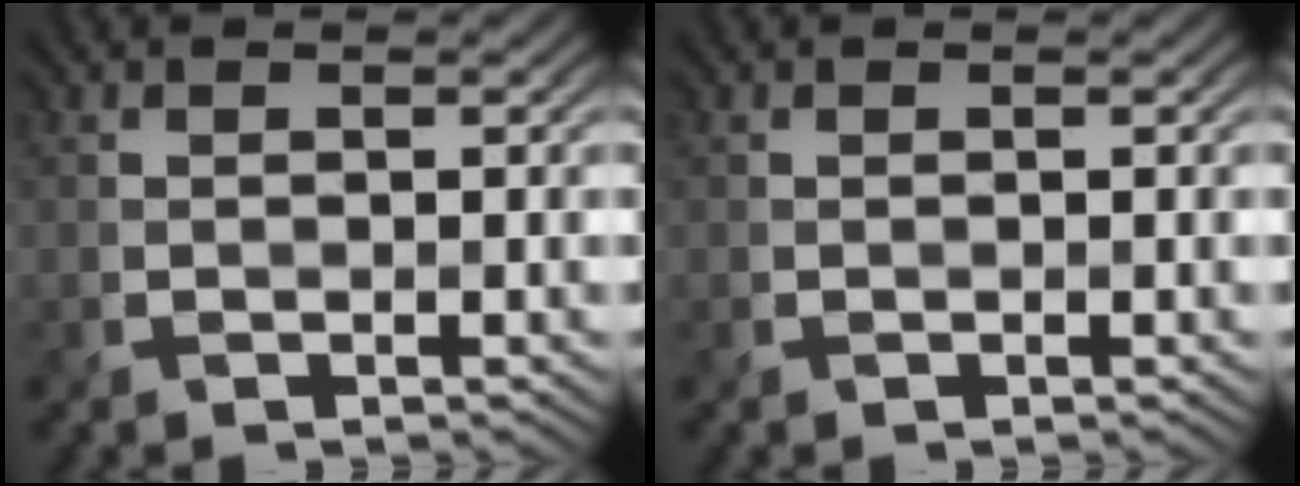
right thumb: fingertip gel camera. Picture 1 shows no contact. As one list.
[{"total": 0.0}]